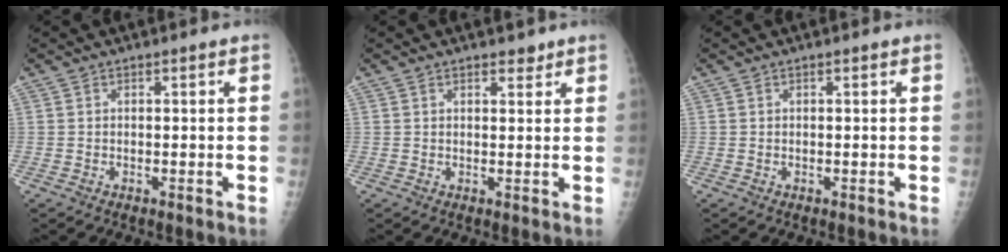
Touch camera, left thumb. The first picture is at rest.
{"total": 2.0, "force": [1.6, 0.9, 0.8], "torque": [0.000, -0.009, 0.019]}
{"total": 0.0}